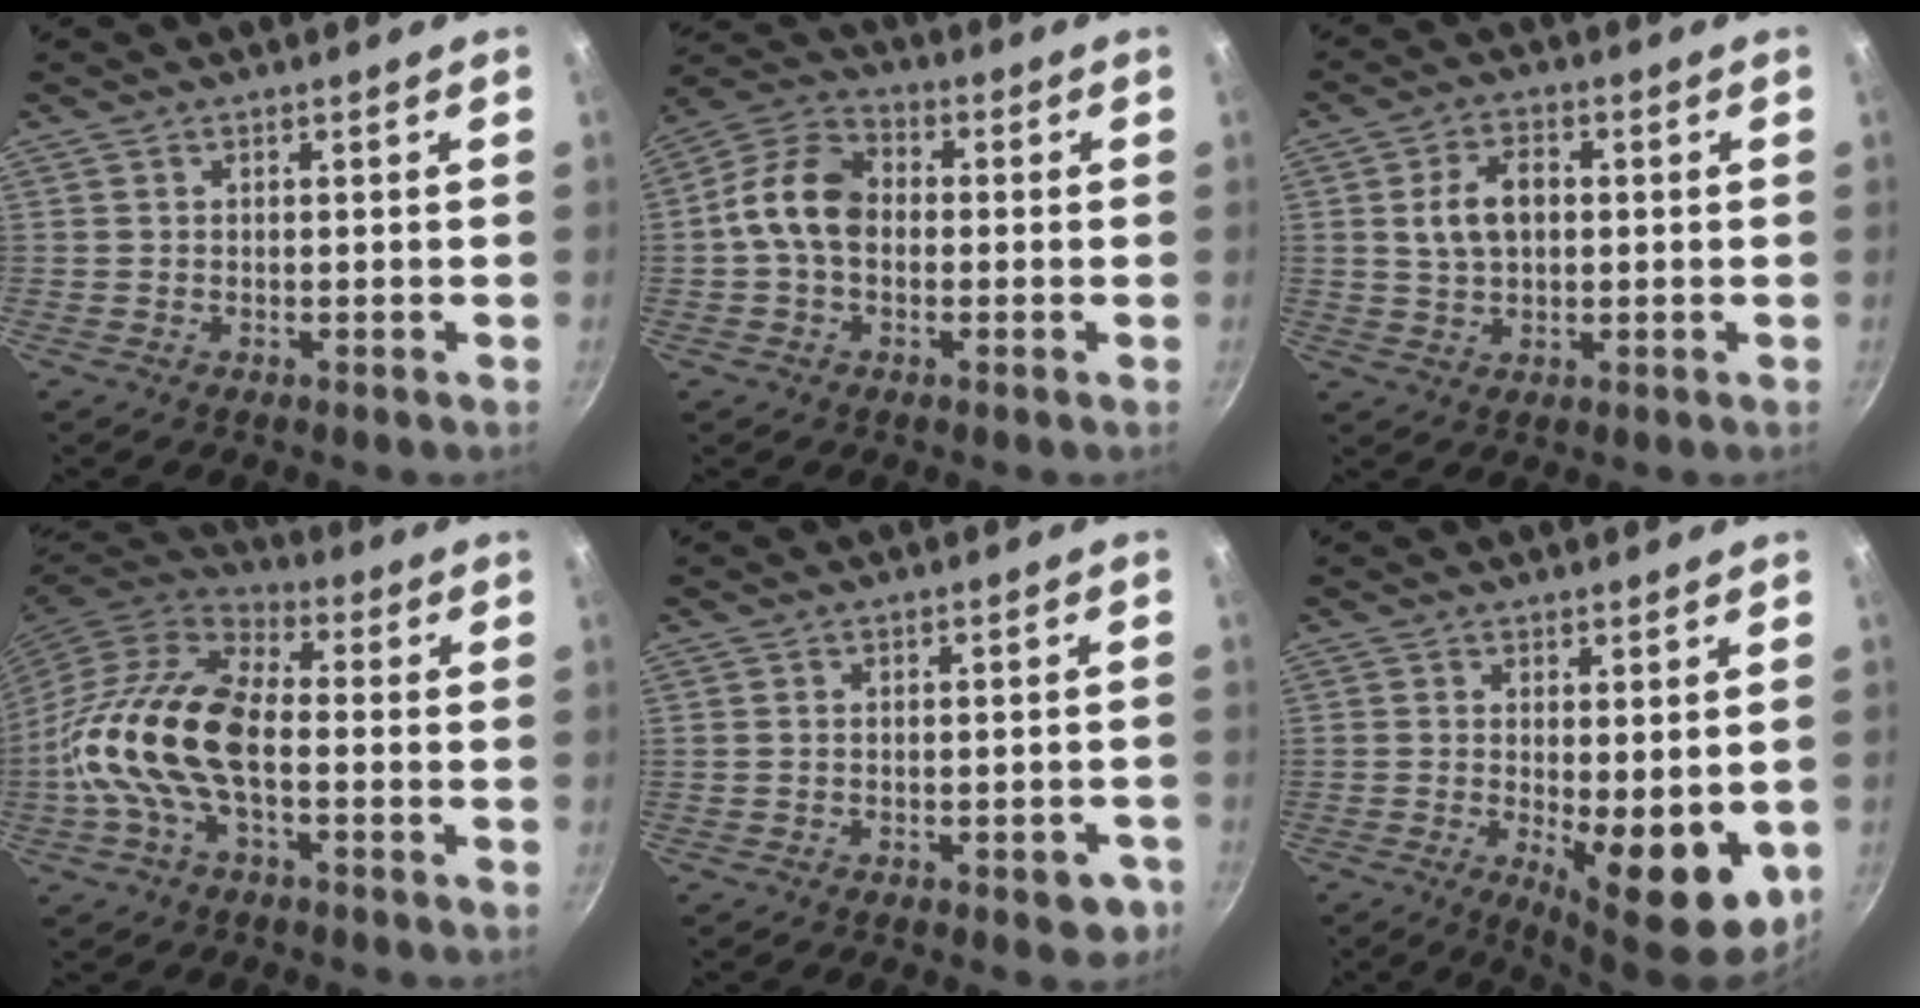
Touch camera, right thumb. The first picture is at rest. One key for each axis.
{"total": 10.6, "fx": -0.2, "fy": 7.6, "fz": 7.4, "tx": -0.115, "ty": 0.030, "tz": -0.024}
{"total": 5.3, "fx": 0.5, "fy": 2.8, "fz": 4.5, "tx": -0.088, "ty": 0.012, "tz": 0.009}
{"total": 16.7, "fx": -2.9, "fy": 8.3, "fz": 14.2, "tx": -0.264, "ty": 0.032, "tz": -0.069}
{"total": 4.5, "fx": -2.3, "fy": 2.0, "fz": 3.3, "tx": -0.025, "ty": 0.019, "tz": -0.018}
{"total": 12.1, "fx": -2.3, "fy": 4.3, "fz": 11.1, "tx": -0.130, "ty": -0.008, "tz": -0.016}